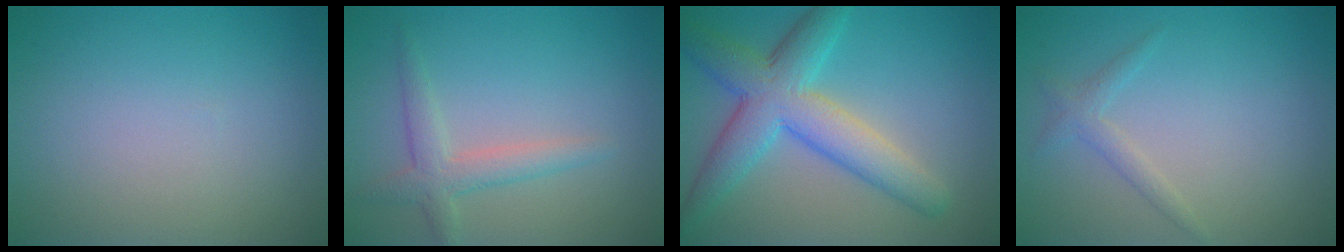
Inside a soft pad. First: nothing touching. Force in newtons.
{"total": 2.7, "press": 2.7, "slide": 0.1}
{"total": 7.1, "press": 7.1, "slide": 0.2}
{"total": 1.4, "press": 1.4, "slide": 0.1}